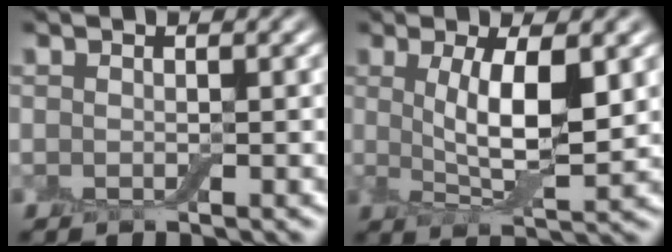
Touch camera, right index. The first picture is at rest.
{"total": 6.7, "force": [1.3, 2.1, 6.2], "torque": [-0.109, -0.005, 0.025]}